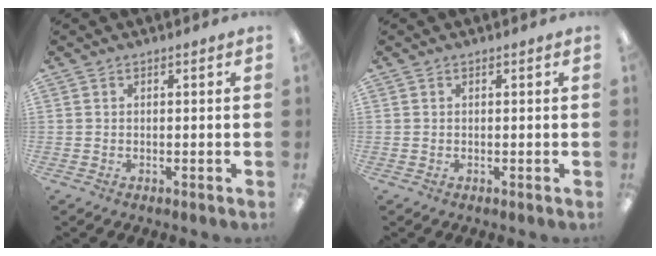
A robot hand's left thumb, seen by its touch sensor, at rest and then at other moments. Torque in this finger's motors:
{"motor_torque": [-0.02, 0.01, -0.26, 0.27, 0.00]}